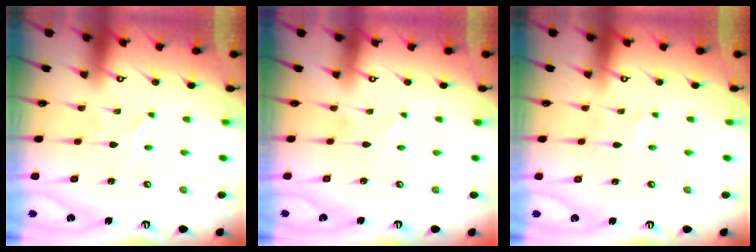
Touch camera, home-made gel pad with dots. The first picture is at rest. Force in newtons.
{"total": 1.4, "press": 1.4, "slide": 0.2}
{"total": 2.7, "press": 2.7, "slide": 0.3}